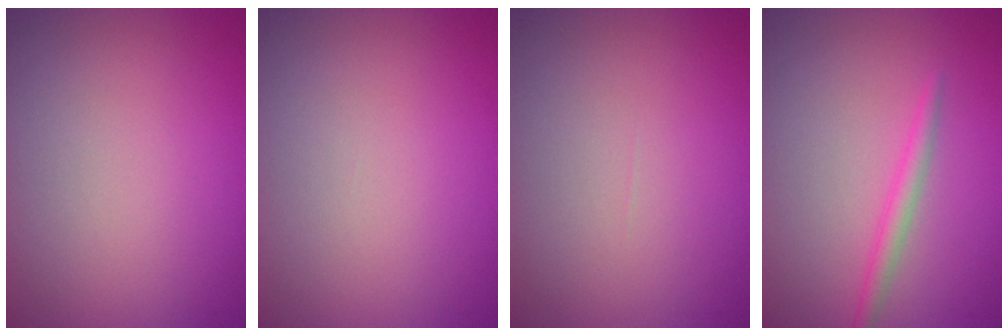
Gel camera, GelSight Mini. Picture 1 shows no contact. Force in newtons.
{"total": 0.0}
{"total": 0.0}
{"total": 1.6, "press": 1.6, "slide": 0.1}